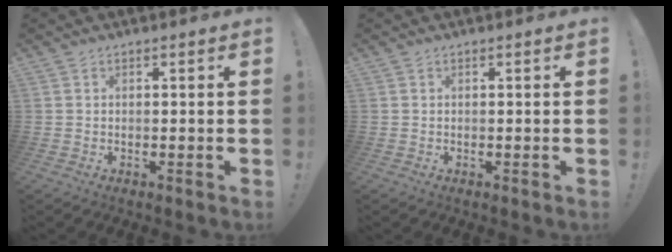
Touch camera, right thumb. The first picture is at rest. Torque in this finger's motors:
{"motor_torque": [0.00, 0.00, 0.00, 0.00, 0.00]}